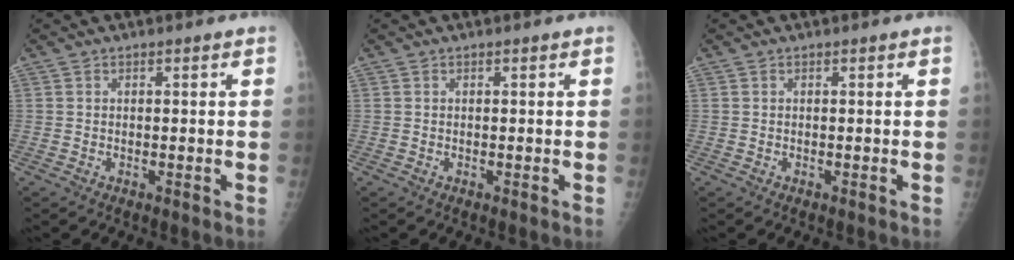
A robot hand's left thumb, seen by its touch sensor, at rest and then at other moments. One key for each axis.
{"total": 0.0}
{"total": 0.0}